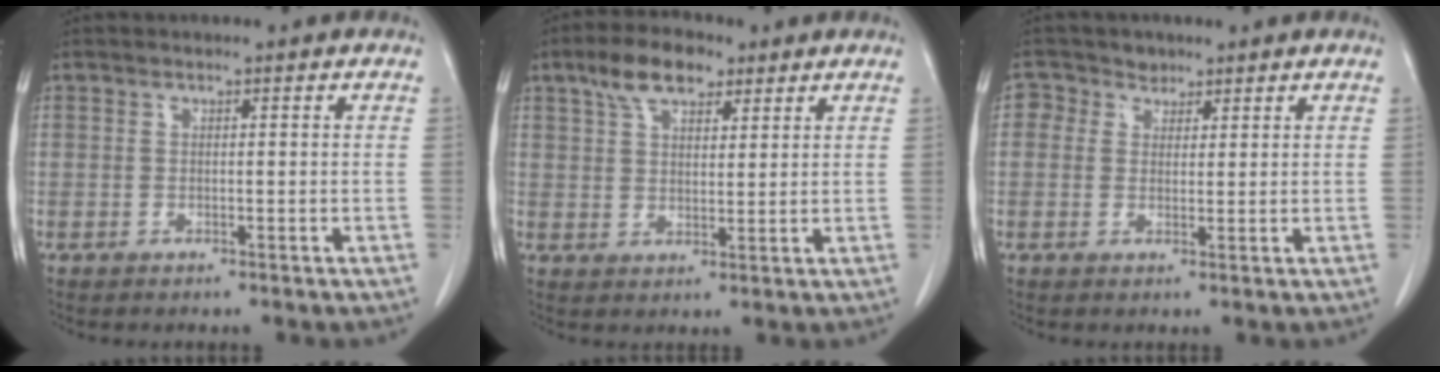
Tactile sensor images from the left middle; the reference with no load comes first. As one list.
[{"total": 7.2, "force": [4.5, 3.3, 4.5], "torque": [-0.086, 0.020, 0.082]}, {"total": 3.0, "force": [1.7, 2.5, 0.1], "torque": [0.004, 0.012, 0.025]}]